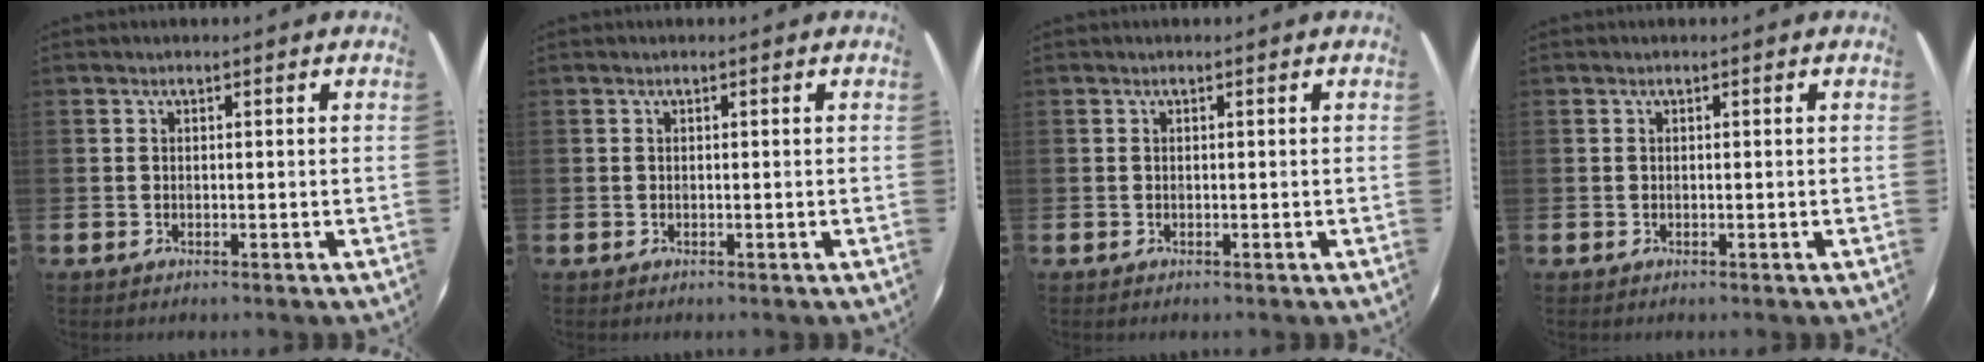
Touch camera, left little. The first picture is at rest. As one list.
[{"total": 0.0}, {"total": 0.0}, {"total": 0.0}]